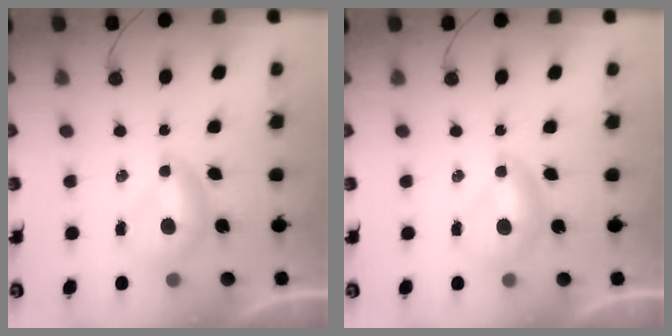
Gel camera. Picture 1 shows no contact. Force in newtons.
{"total": 0.0}